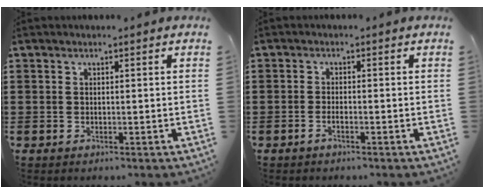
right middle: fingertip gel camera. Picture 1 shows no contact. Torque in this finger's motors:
{"motor_torque": [-0.42, 0.76, 0.01, -0.01]}